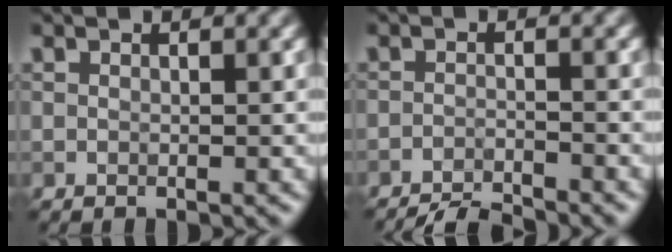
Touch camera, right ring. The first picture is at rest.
{"total": 4.0, "force": [-3.8, 0.5, 1.3], "torque": [-0.021, -0.003, -0.071]}